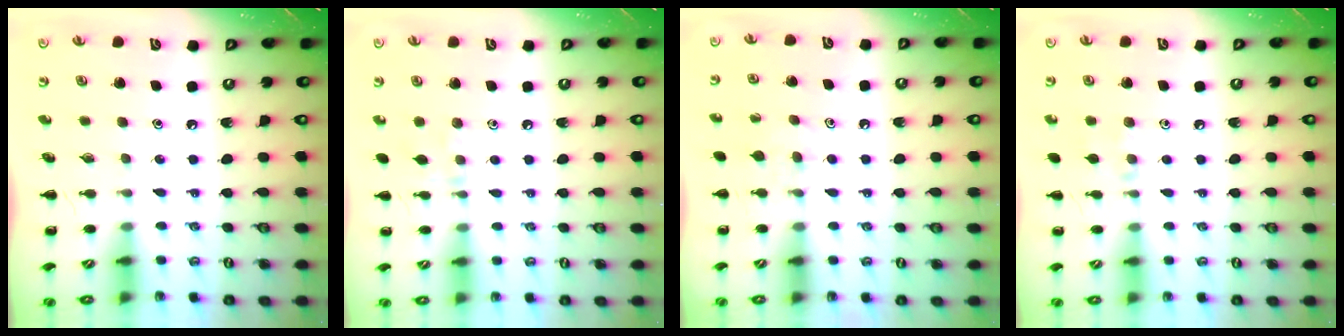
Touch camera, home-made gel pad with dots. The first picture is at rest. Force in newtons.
{"total": 5.9, "press": 5.7, "slide": 1.2}
{"total": 5.7, "press": 5.4, "slide": 2.0}
{"total": 6.1, "press": 5.8, "slide": 2.0}